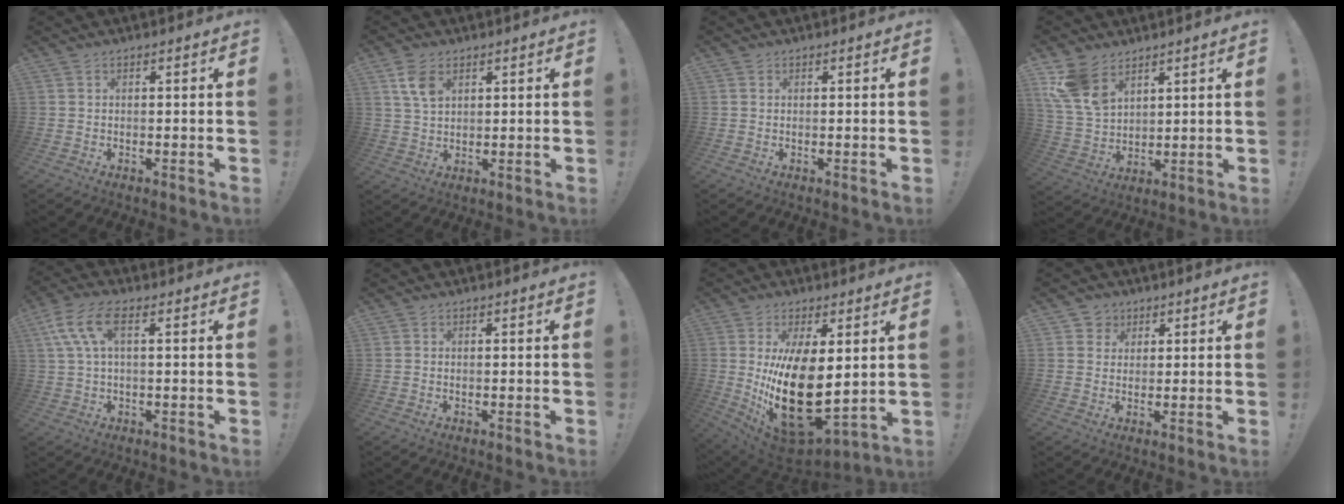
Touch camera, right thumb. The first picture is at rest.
{"total": 6.5, "force": [3.2, 4.0, 4.1], "torque": [-0.076, -0.006, 0.063]}
{"total": 0.6, "force": [0.3, 0.4, 0.0], "torque": [0.006, -0.002, 0.005]}
{"total": 12.2, "force": [7.6, 7.5, 5.9], "torque": [-0.125, -0.032, 0.154]}
{"total": 9.5, "force": [3.1, 4.1, 8.0], "torque": [-0.163, -0.002, 0.063]}
{"total": 0.0}
{"total": 22.7, "force": [1.3, 11.7, 19.3], "torque": [-0.350, -0.046, 0.040]}
{"total": 4.0, "force": [1.7, 3.5, 0.5], "torque": [-0.007, -0.011, 0.030]}